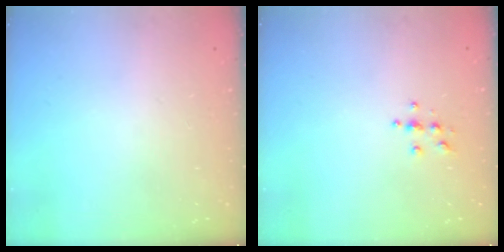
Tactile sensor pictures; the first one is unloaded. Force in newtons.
{"total": 3.9, "press": 3.9, "slide": 0.4}